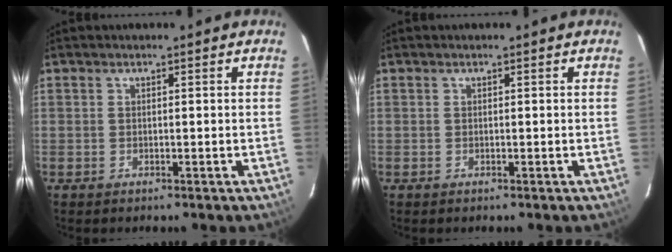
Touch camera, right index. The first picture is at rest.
{"total": 0.0}